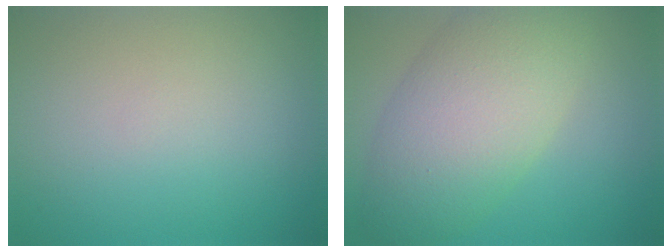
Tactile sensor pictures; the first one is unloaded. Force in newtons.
{"total": 8.9, "press": 8.9, "slide": 0.6}